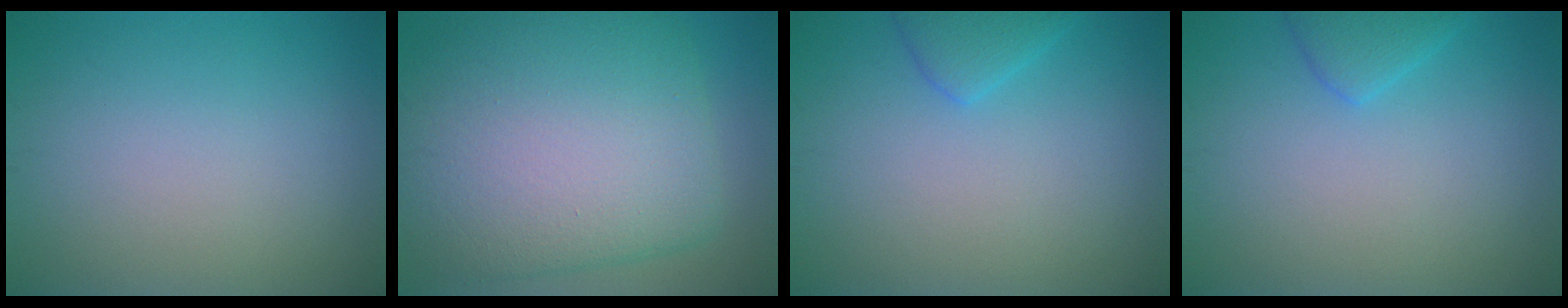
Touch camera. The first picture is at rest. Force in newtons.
{"total": 13.6, "press": 13.6, "slide": 0.6}
{"total": 2.0, "press": 1.9, "slide": 0.2}
{"total": 2.0, "press": 1.9, "slide": 0.2}